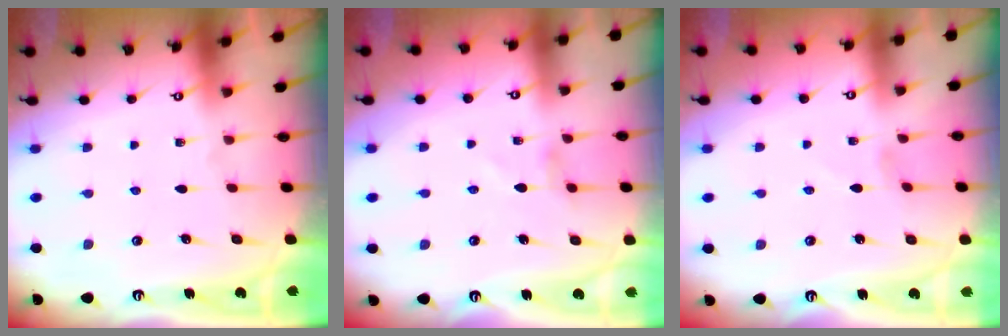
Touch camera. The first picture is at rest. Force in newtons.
{"total": 1.6, "press": 1.5, "slide": 0.3}
{"total": 0.9, "press": 0.9, "slide": 0.1}